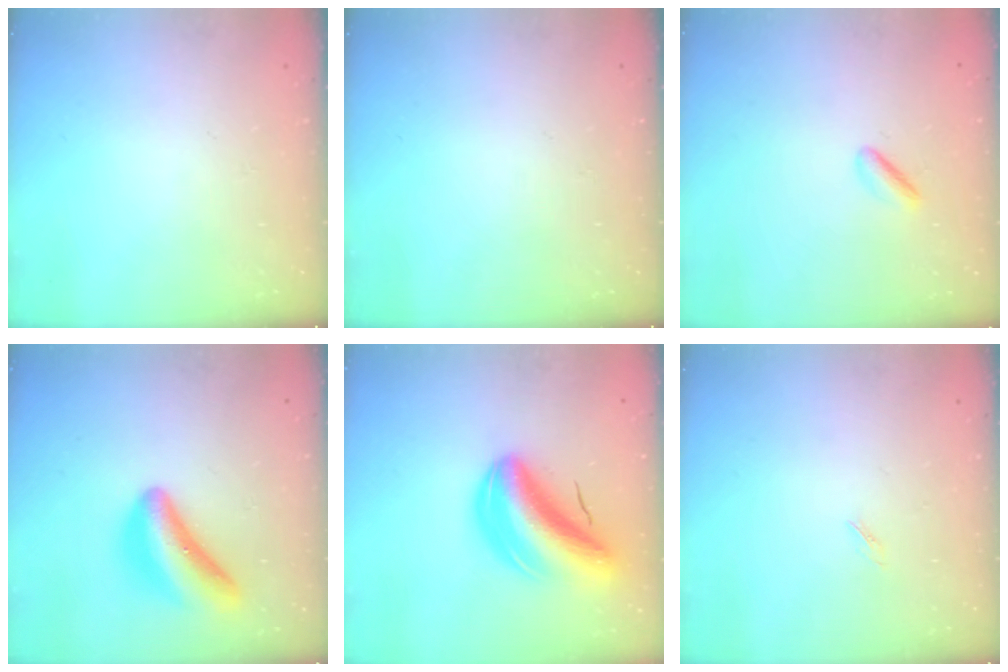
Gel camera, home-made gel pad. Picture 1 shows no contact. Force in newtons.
{"total": 0.0}
{"total": 2.2, "press": 1.9, "slide": 1.1}
{"total": 13.4, "press": 13.4, "slide": 0.4}
{"total": 13.6, "press": 13.1, "slide": 3.8}
{"total": 1.2, "press": 1.1, "slide": 0.4}